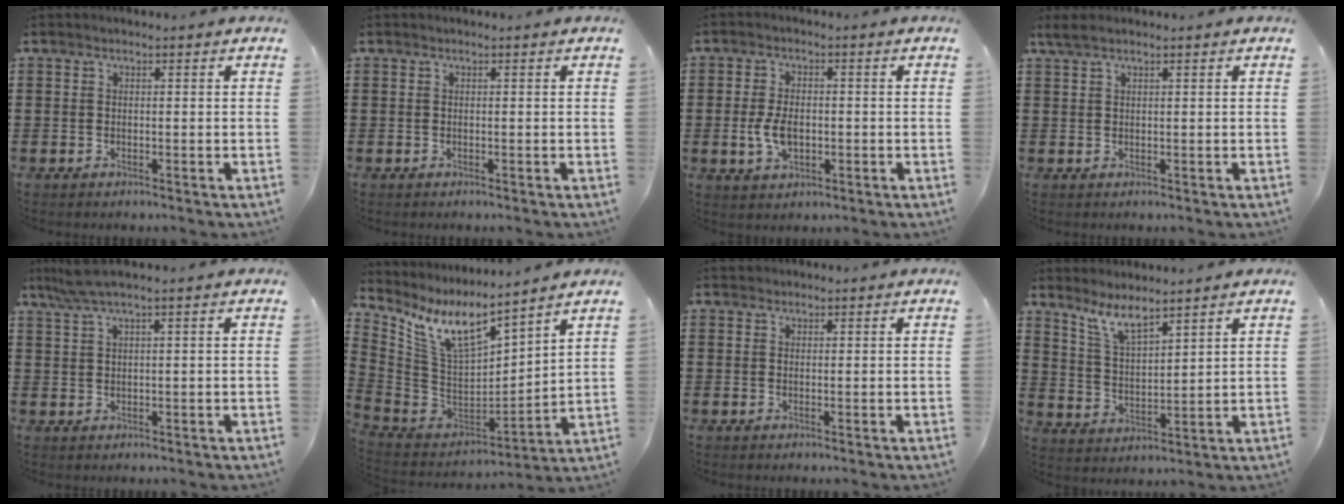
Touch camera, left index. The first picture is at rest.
{"total": 0.0}
{"total": 5.2, "force": [-0.8, 2.9, 4.2], "torque": [-0.097, -0.003, -0.019]}
{"total": 1.6, "force": [0.9, 0.2, 1.3], "torque": [-0.027, 0.000, 0.017]}
{"total": 3.0, "force": [1.7, -0.1, 2.5], "torque": [-0.050, 0.000, 0.030]}
{"total": 10.3, "force": [7.2, 2.6, 6.9], "torque": [-0.163, -0.046, 0.125]}
{"total": 0.6, "force": [0.5, 0.3, 0.0], "torque": [-0.001, 0.001, 0.011]}
{"total": 6.0, "force": [4.9, 0.8, 3.4], "torque": [-0.081, -0.018, 0.087]}